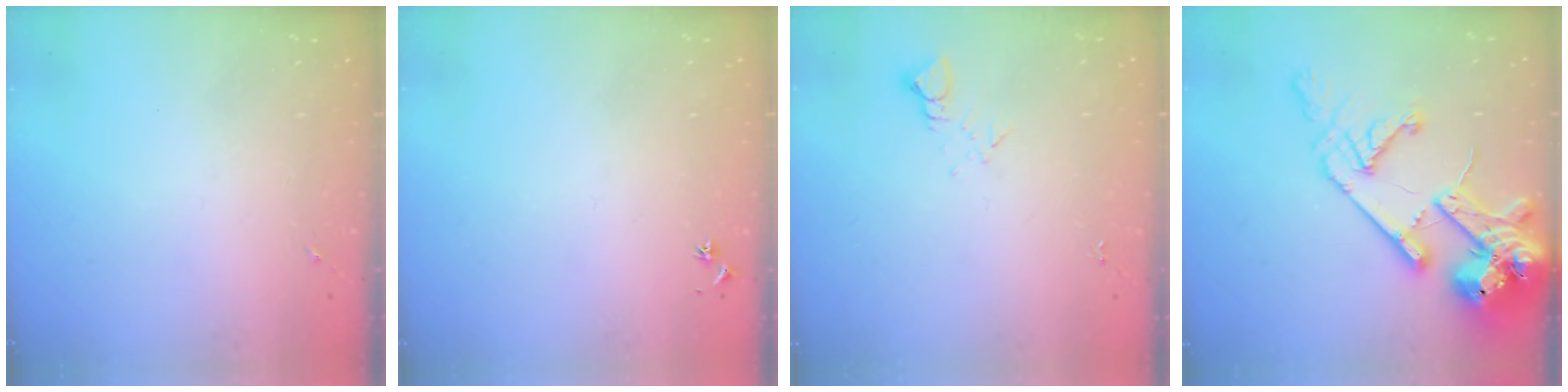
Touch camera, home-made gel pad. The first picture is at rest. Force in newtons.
{"total": 2.9, "press": 2.8, "slide": 0.3}
{"total": 2.7, "press": 2.7, "slide": 0.2}
{"total": 20.3, "press": 20.1, "slide": 2.7}